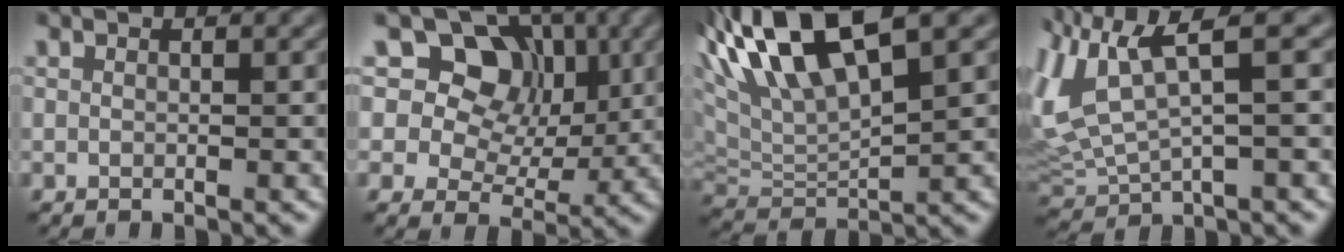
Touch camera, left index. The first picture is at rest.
{"total": 10.3, "force": [4.8, 7.5, 5.3], "torque": [-0.075, 0.013, 0.067]}
{"total": 9.5, "force": [5.4, 3.1, 7.1], "torque": [-0.141, 0.019, 0.097]}
{"total": 7.7, "force": [2.8, 3.0, 6.4], "torque": [-0.157, 0.005, 0.058]}